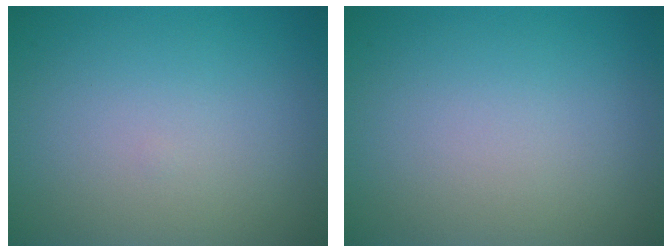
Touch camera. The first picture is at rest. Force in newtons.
{"total": 0.0}